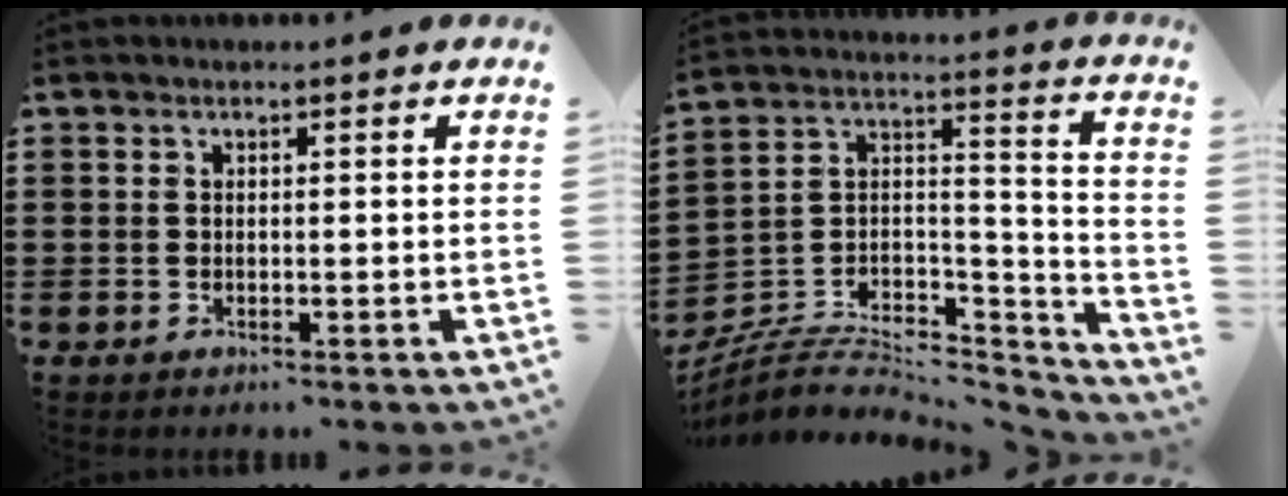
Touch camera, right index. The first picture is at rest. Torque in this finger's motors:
{"motor_torque": [-0.37, -0.06, -1.05, -0.21]}